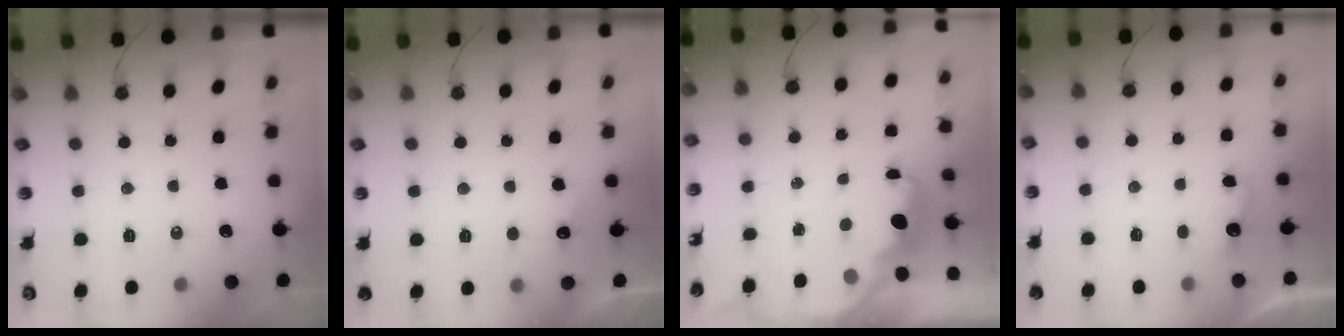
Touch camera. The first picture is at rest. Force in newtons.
{"total": 5.8, "press": 5.6, "slide": 1.2}
{"total": 2.3, "press": 2.3, "slide": 0.4}
{"total": 2.7, "press": 2.5, "slide": 0.9}